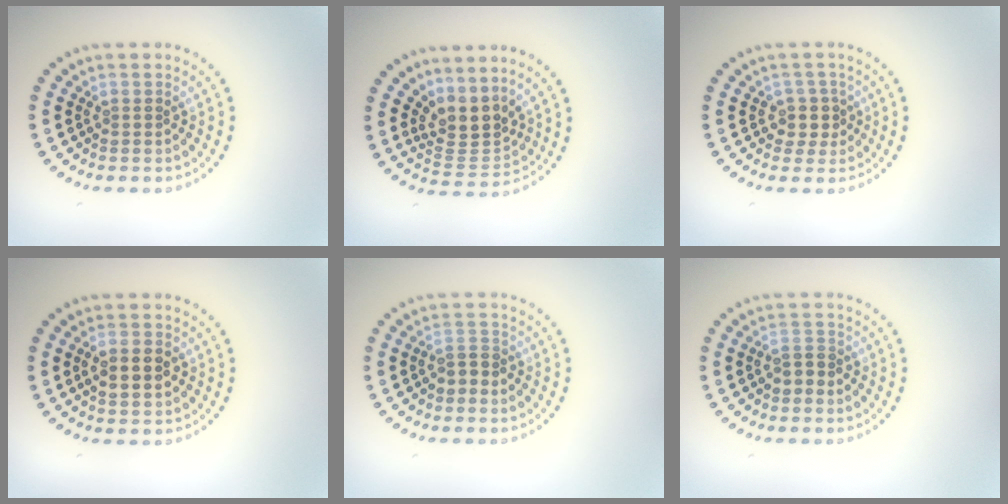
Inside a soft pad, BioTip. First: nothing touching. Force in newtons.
{"total": 3.5, "press": 2.6, "slide": 2.3}
{"total": 2.2, "press": 1.9, "slide": 1.2}
{"total": 2.9, "press": 2.9, "slide": 0.2}
{"total": 1.9, "press": 1.8, "slide": 0.8}
{"total": 1.9, "press": 1.8, "slide": 0.6}